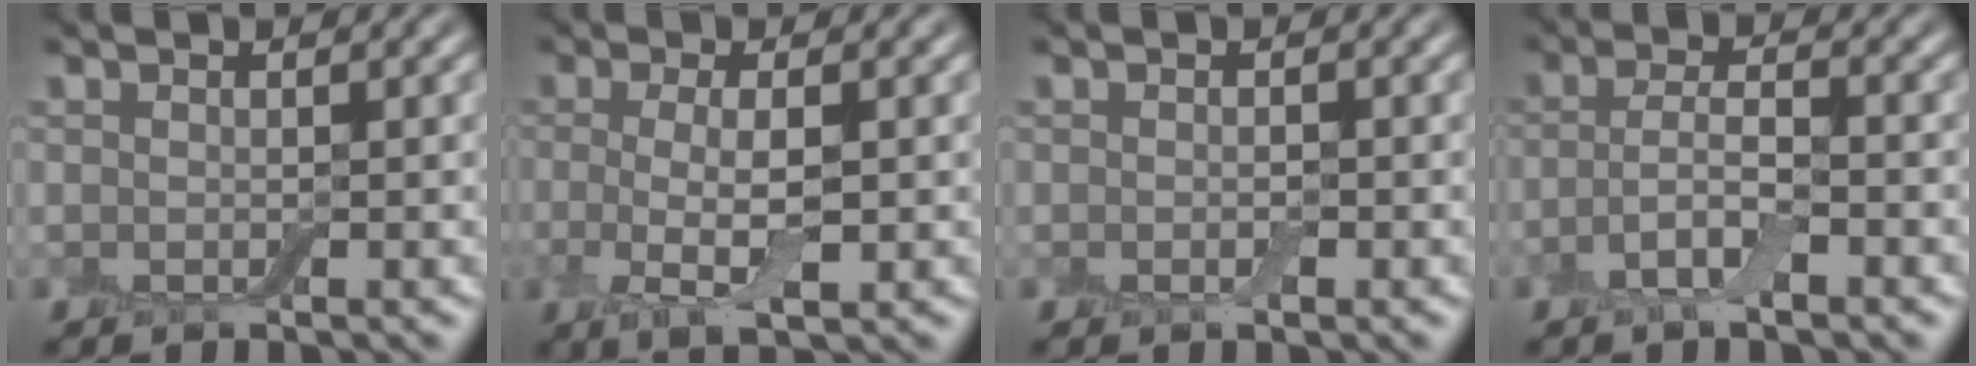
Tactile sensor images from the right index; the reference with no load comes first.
{"total": 4.2, "force": [-0.5, 1.3, 4.0], "torque": [-0.085, -0.009, -0.010]}
{"total": 0.7, "force": [-0.2, 0.3, 0.6], "torque": [-0.012, -0.001, -0.003]}
{"total": 3.2, "force": [-1.3, 1.0, 2.8], "torque": [-0.059, 0.004, -0.032]}